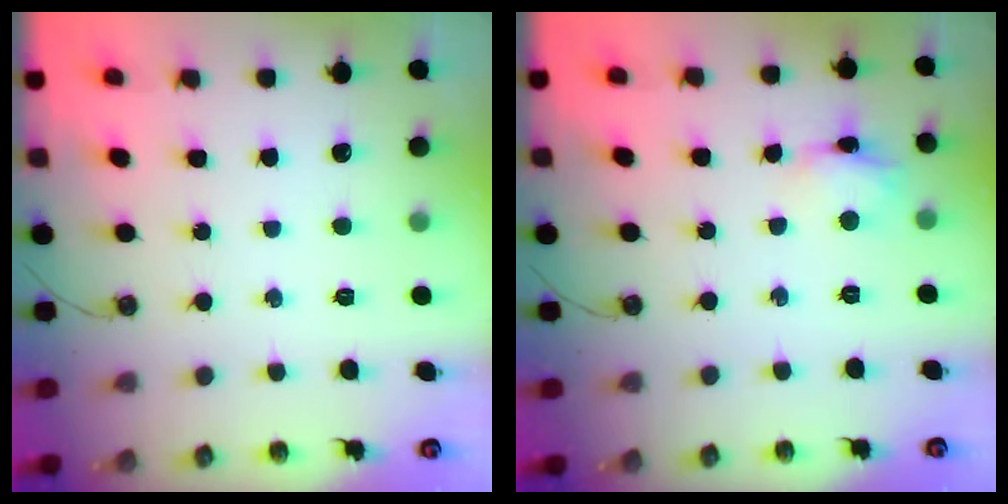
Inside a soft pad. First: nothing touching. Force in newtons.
{"total": 6.6, "press": 6.6, "slide": 0.5}